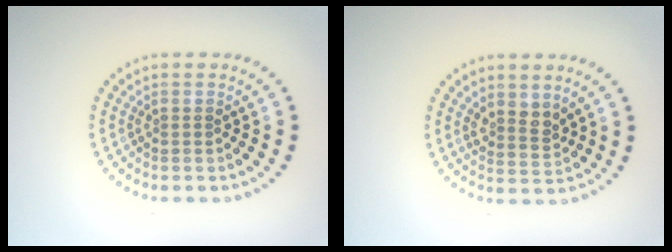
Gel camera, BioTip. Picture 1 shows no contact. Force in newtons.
{"total": 2.0, "press": 1.7, "slide": 1.0}